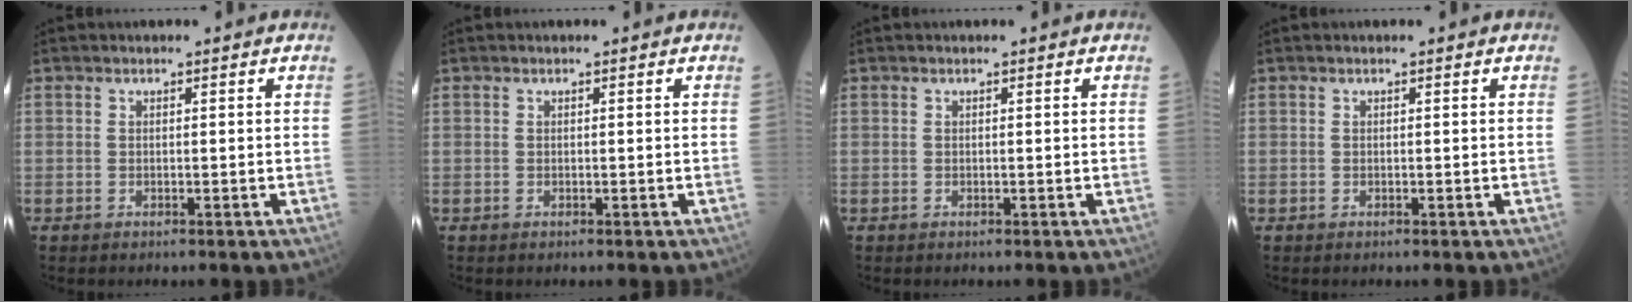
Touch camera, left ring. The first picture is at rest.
{"total": 0.0}
{"total": 0.0}
{"total": 0.0}